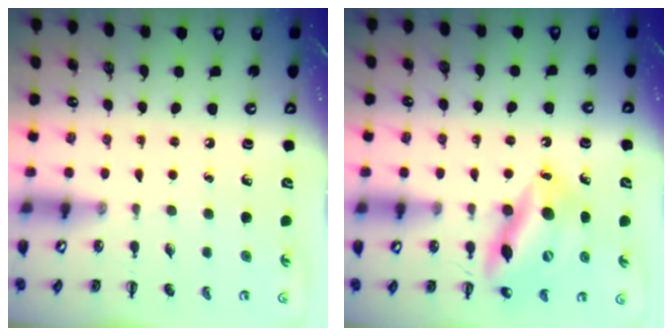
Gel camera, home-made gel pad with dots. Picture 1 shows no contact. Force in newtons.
{"total": 15.7, "press": 15.2, "slide": 3.6}